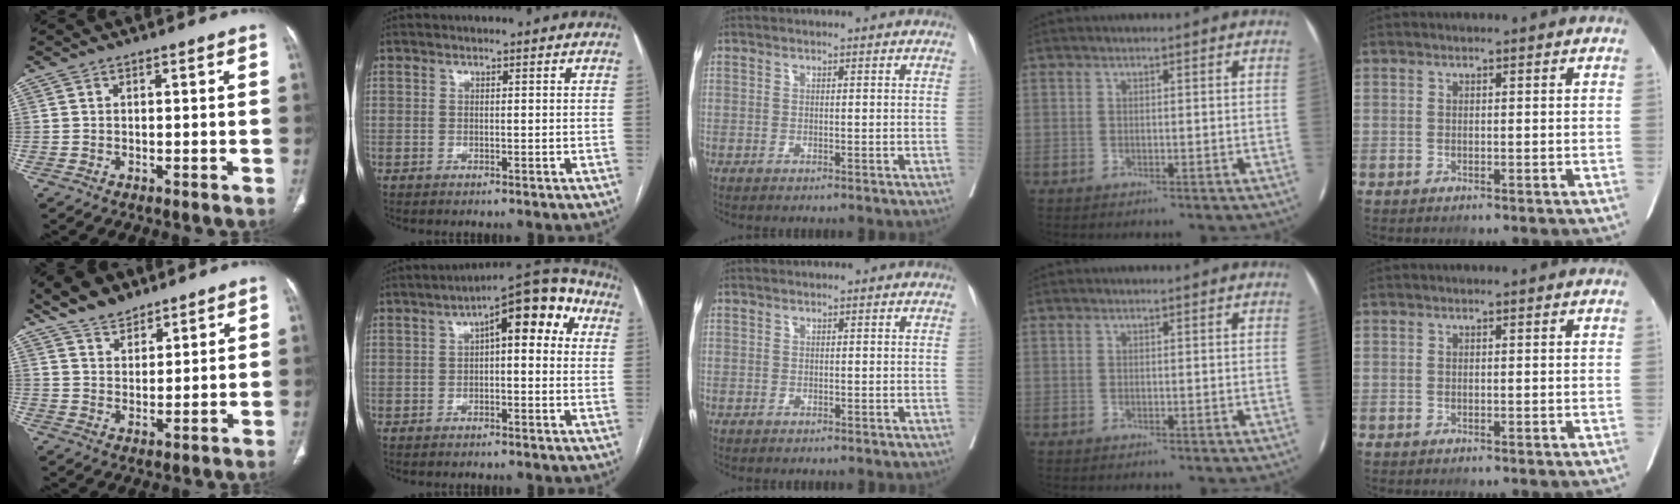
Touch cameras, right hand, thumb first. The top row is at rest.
{"thumb": {"total": 7.7, "force": [6.2, 3.7, 2.9], "torque": [-0.033, -0.027, 0.115]}, "index": {"total": 10.9, "force": [2.7, 3.5, 10.0], "torque": [-0.135, 0.050, 0.031]}}